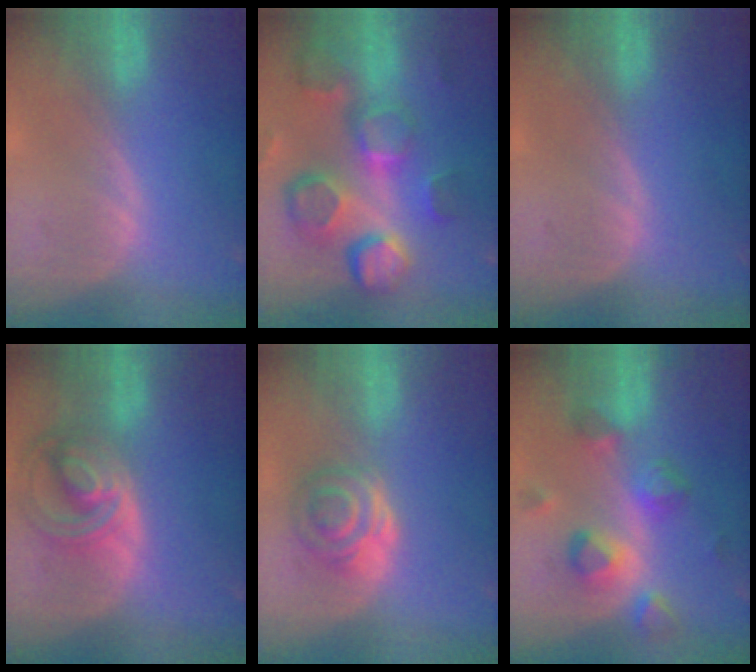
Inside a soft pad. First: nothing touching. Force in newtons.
{"total": 13.0, "press": 11.3, "slide": 6.5}
{"total": 0.0}
{"total": 8.7, "press": 7.6, "slide": 4.3}
{"total": 6.2, "press": 5.2, "slide": 3.3}
{"total": 8.3, "press": 7.8, "slide": 2.8}